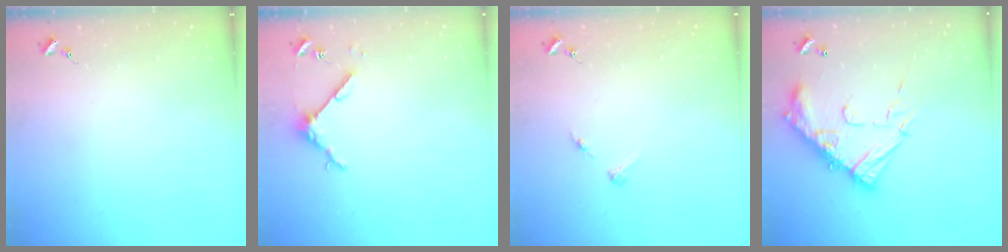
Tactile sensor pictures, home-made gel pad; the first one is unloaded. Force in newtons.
{"total": 4.5, "press": 4.5, "slide": 0.5}
{"total": 3.2, "press": 3.1, "slide": 0.4}
{"total": 18.0, "press": 18.0, "slide": 1.4}